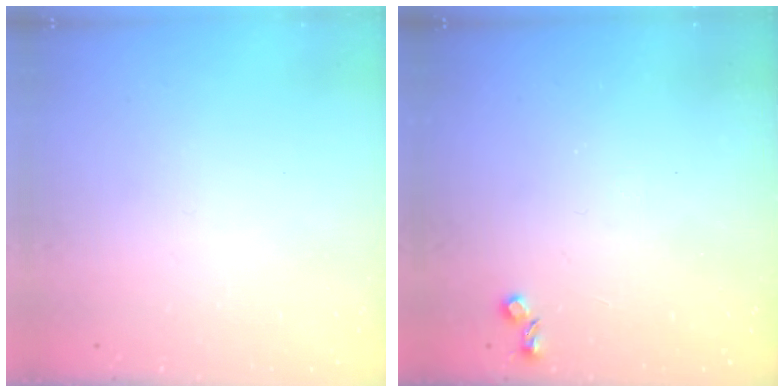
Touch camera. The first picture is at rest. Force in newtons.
{"total": 3.7, "press": 3.6, "slide": 0.6}